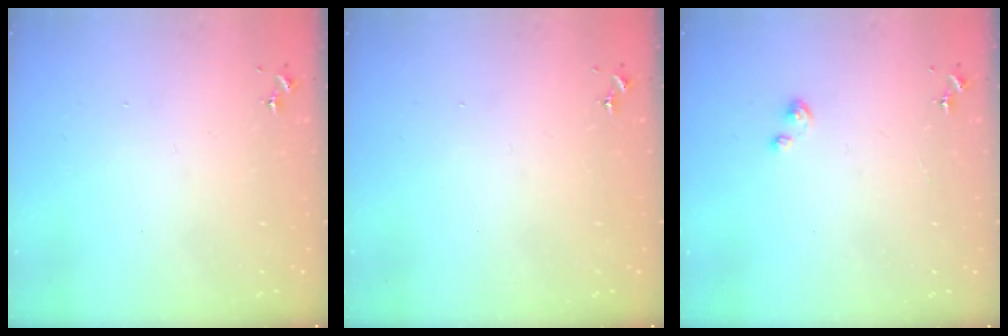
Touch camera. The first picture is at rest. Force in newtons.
{"total": 0.0}
{"total": 2.7, "press": 2.7, "slide": 0.3}